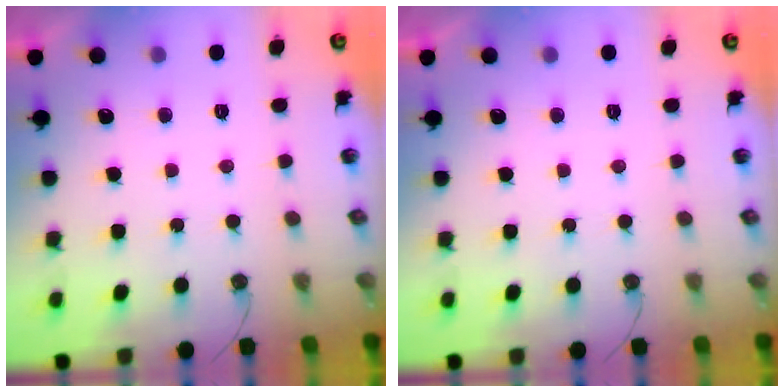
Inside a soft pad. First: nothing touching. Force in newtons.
{"total": 0.0}